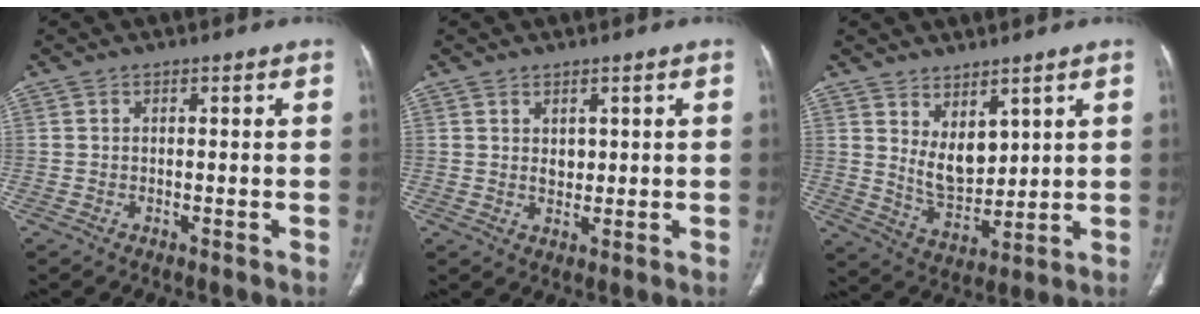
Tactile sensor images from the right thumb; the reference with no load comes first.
{"total": 2.4, "force": [0.9, 1.6, 1.5], "torque": [-0.014, -0.009, 0.021]}
{"total": 8.1, "force": [3.8, 4.5, 5.5], "torque": [-0.071, -0.043, 0.087]}